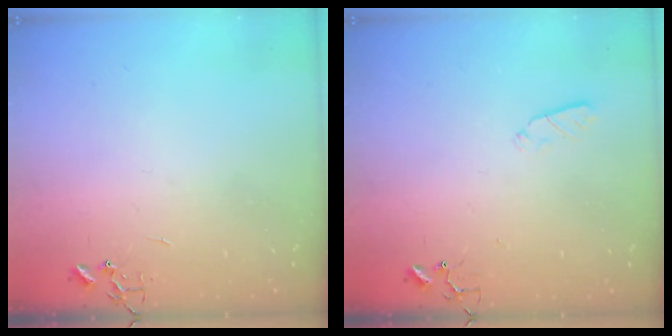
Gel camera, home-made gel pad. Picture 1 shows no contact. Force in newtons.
{"total": 2.9, "press": 2.8, "slide": 0.5}